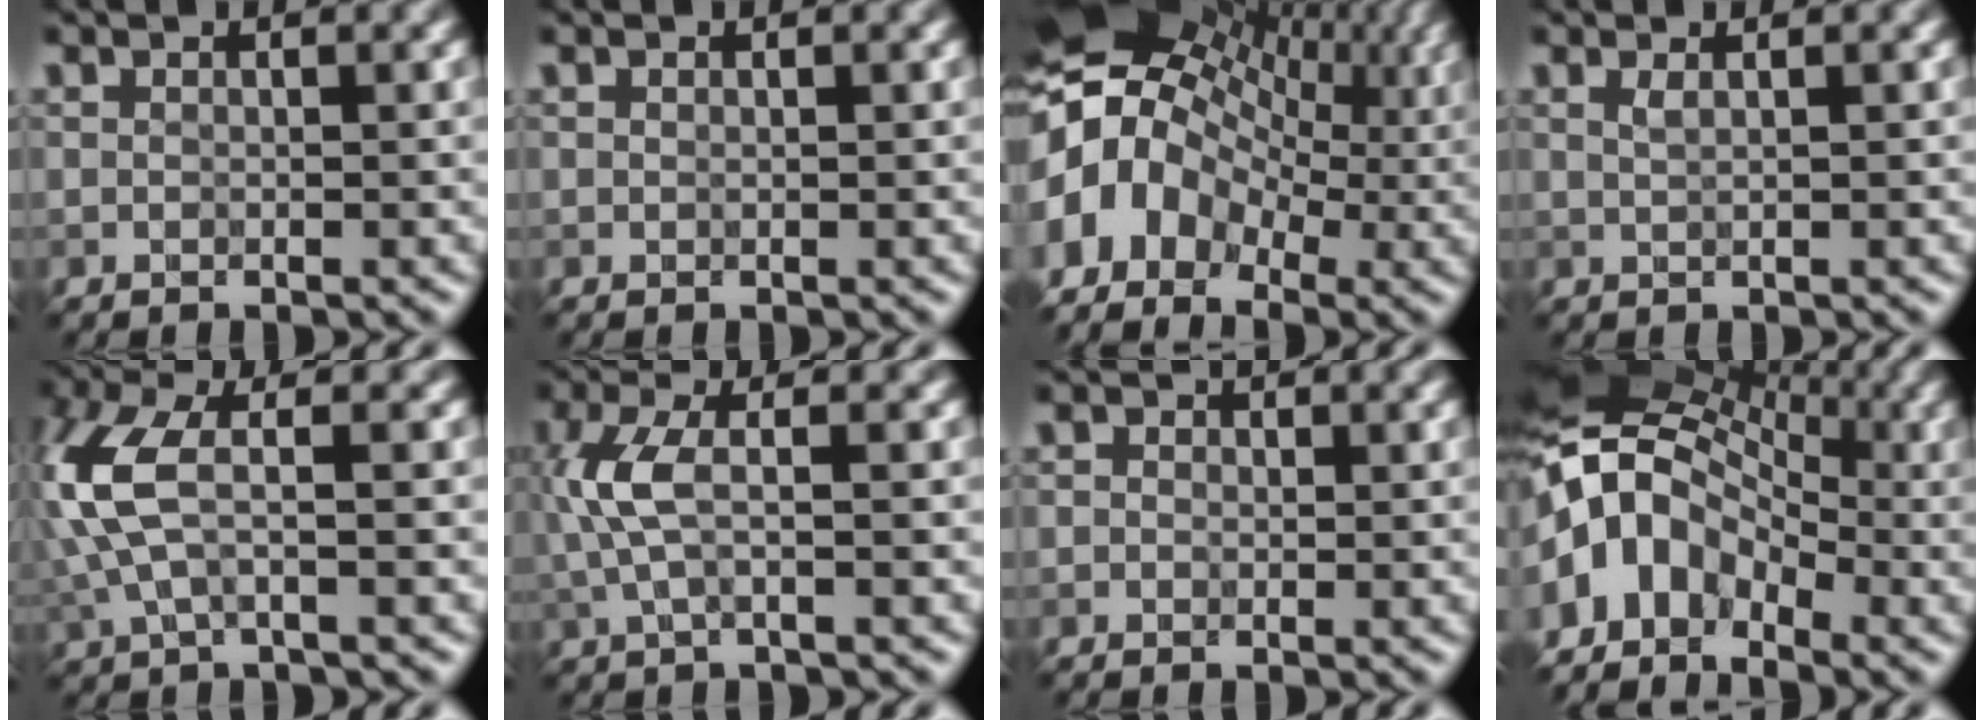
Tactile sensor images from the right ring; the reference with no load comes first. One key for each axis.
{"total": 0.0}
{"total": 13.1, "fx": -0.4, "fy": 10.8, "fz": 7.5, "tx": -0.132, "ty": 0.011, "tz": -0.014}
{"total": 0.9, "fx": 0.6, "fy": 0.3, "fz": 0.7, "tx": -0.009, "ty": 0.007, "tz": 0.007}
{"total": 5.5, "fx": 0.5, "fy": 2.2, "fz": 5.0, "tx": -0.141, "ty": 0.012, "tz": 0.006}
{"total": 3.5, "fx": 0.4, "fy": 1.1, "fz": 3.3, "tx": -0.086, "ty": 0.011, "tz": 0.007}
{"total": 0.6, "fx": -0.2, "fy": 0.5, "fz": 0.0, "tx": -0.002, "ty": 0.005, "tz": -0.005}
{"total": 9.6, "fx": -2.6, "fy": 7.0, "fz": 6.1, "tx": -0.095, "ty": 0.022, "tz": -0.055}